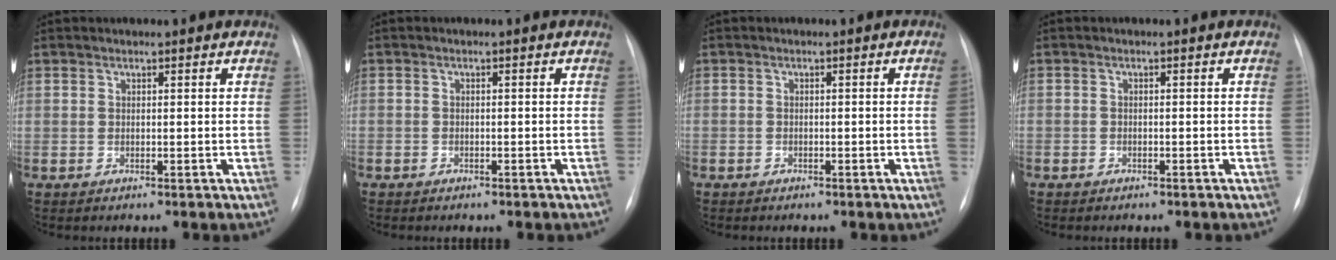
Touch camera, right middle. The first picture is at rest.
{"total": 1.6, "force": [-1.3, 0.8, 0.5], "torque": [-0.012, 0.001, -0.014]}
{"total": 0.9, "force": [-0.5, -0.3, 0.7], "torque": [-0.013, 0.005, -0.010]}
{"total": 1.9, "force": [-1.5, 1.0, 0.7], "torque": [-0.015, 0.002, -0.016]}